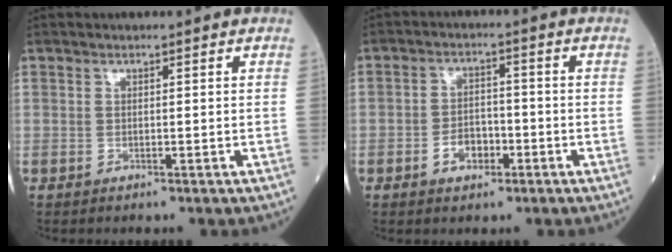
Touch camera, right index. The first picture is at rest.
{"total": 3.2, "force": [-1.4, 2.1, 2.0], "torque": [-0.031, 0.006, -0.022]}